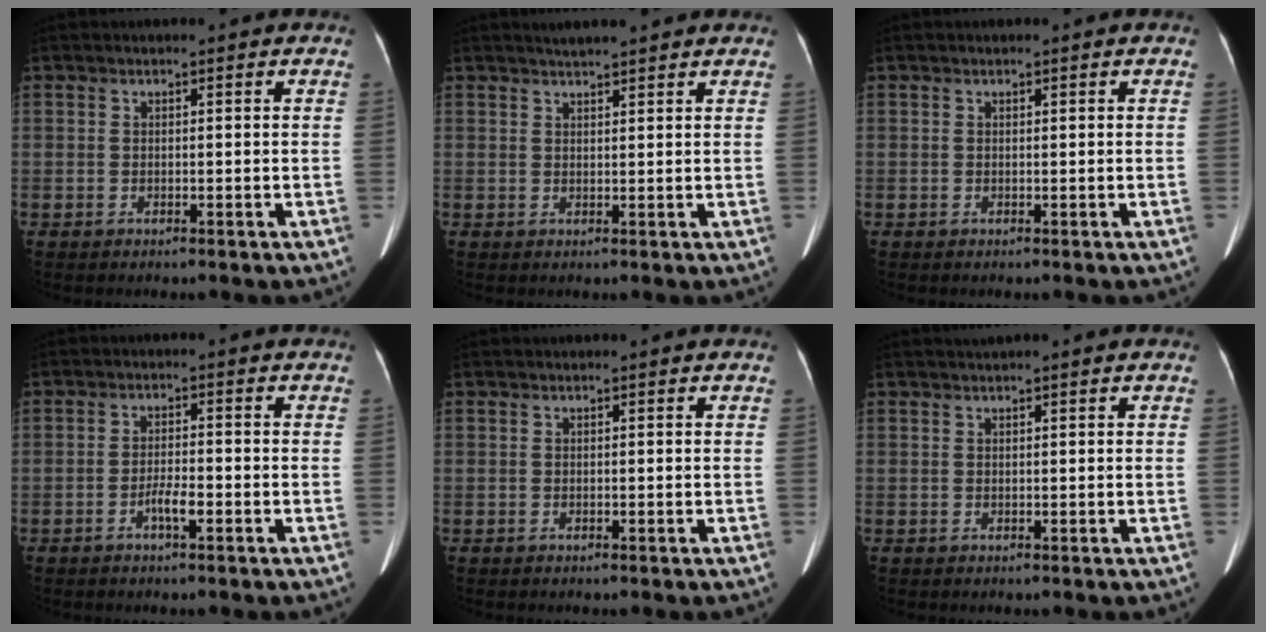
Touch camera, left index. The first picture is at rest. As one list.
[{"total": 5.0, "force": [4.4, 0.5, 2.2], "torque": [-0.030, 0.023, 0.060]}, {"total": 0.0}, {"total": 2.9, "force": [-1.5, 0.5, 2.4], "torque": [-0.045, 0.001, -0.028]}, {"total": 0.0}, {"total": 1.5, "force": [1.2, 0.0, 0.9], "torque": [-0.011, 0.021, 0.019]}]